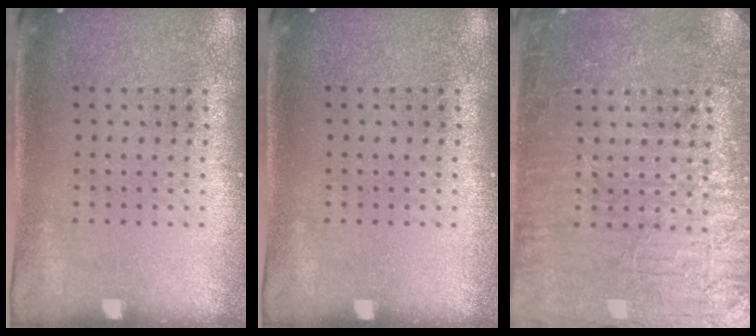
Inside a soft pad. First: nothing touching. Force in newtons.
{"total": 0.0}
{"total": 7.0, "press": 6.9, "slide": 1.0}